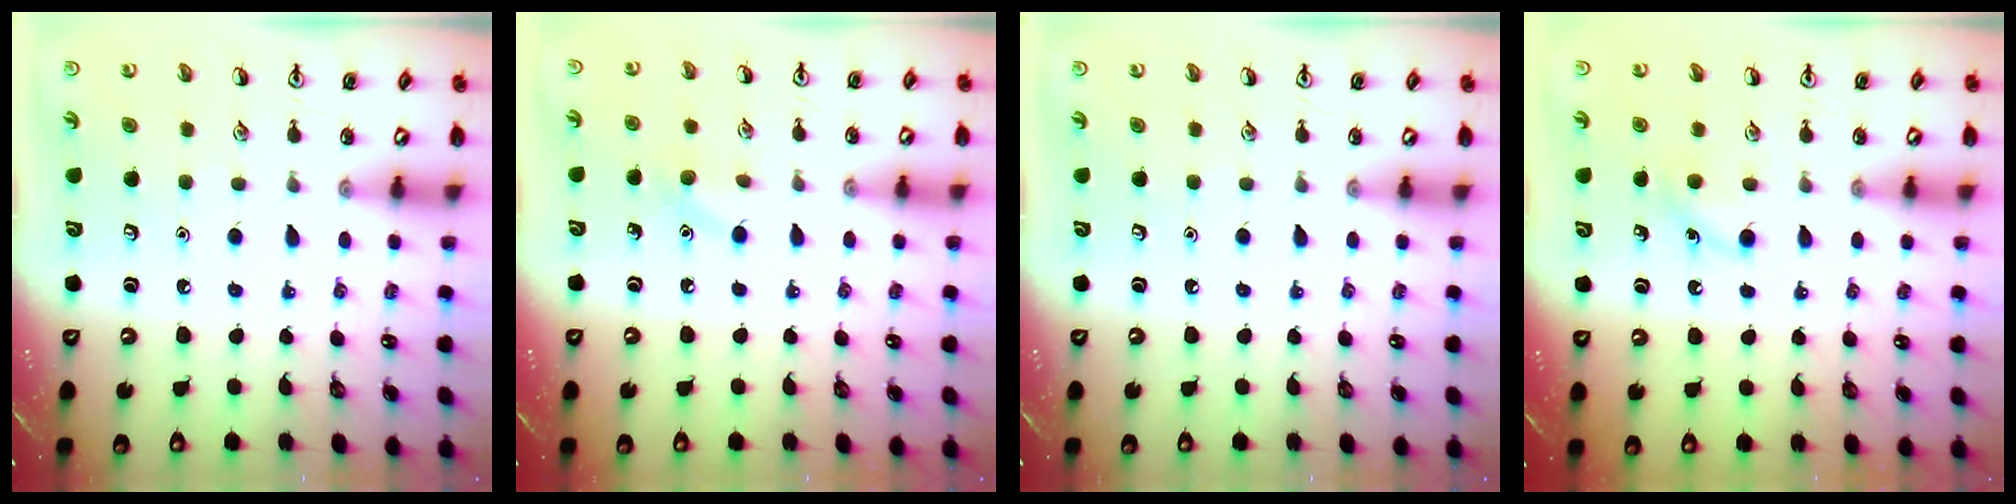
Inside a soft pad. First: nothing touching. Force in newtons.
{"total": 6.5, "press": 6.2, "slide": 1.9}
{"total": 0.0}
{"total": 3.8, "press": 3.6, "slide": 1.2}